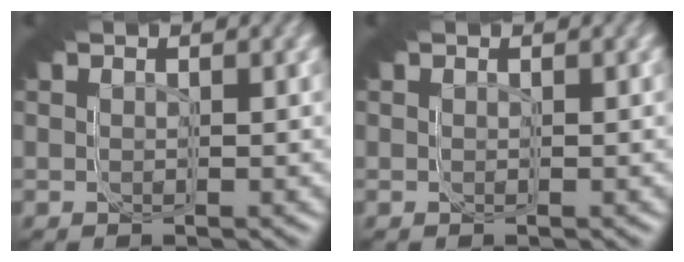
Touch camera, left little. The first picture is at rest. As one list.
[{"total": 0.0}]